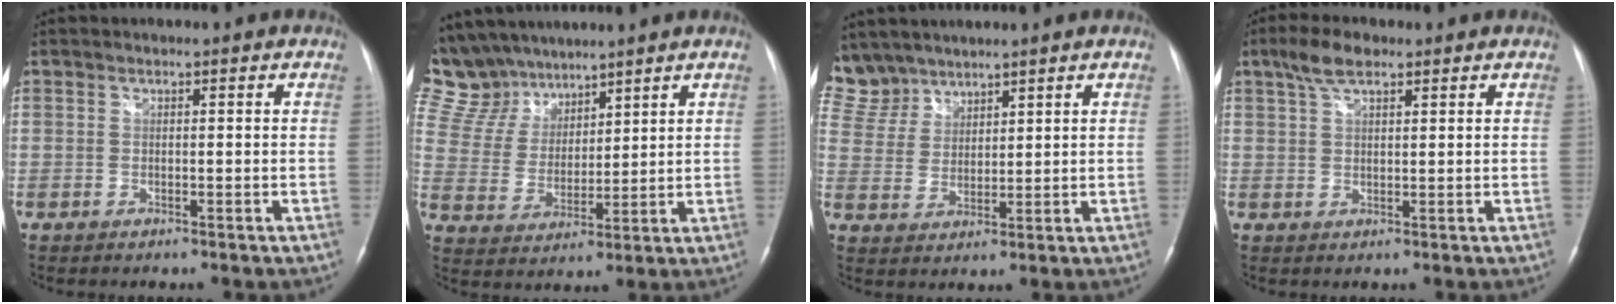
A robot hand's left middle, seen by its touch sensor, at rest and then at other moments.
{"total": 13.2, "force": [11.4, 6.2, 2.7], "torque": [-0.069, 0.028, 0.231]}
{"total": 8.6, "force": [7.5, 4.1, 0.2], "torque": [-0.014, 0.011, 0.164]}
{"total": 4.7, "force": [3.2, 1.6, 3.1], "torque": [-0.070, 0.014, 0.063]}